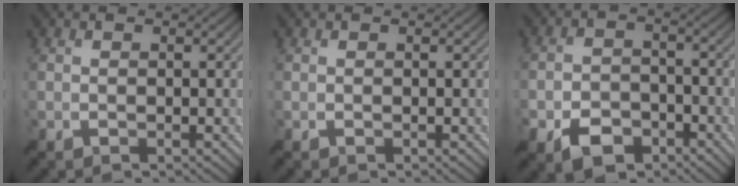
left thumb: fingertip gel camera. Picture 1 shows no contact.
{"total": 0.0}
{"total": 6.0, "force": [-3.8, 3.4, 3.1], "torque": [-0.057, -0.002, -0.078]}